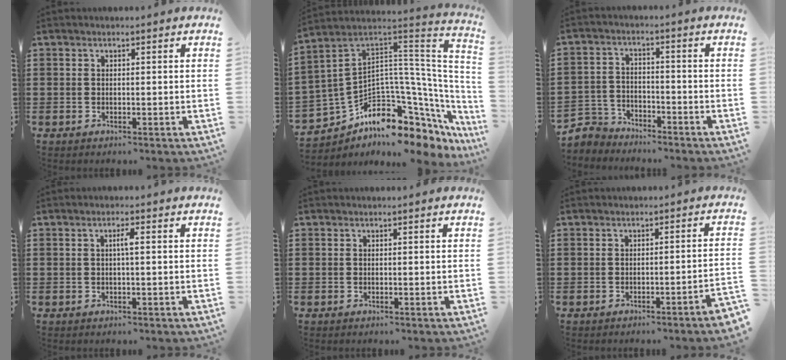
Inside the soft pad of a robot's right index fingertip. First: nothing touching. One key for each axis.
{"total": 7.5, "fx": -4.6, "fy": 3.8, "fz": 4.6, "tx": -0.118, "ty": -0.044, "tz": -0.099}
{"total": 4.4, "fx": -4.0, "fy": 1.6, "fz": 0.3, "tx": -0.036, "ty": -0.003, "tz": -0.091}
{"total": 1.5, "fx": 0.0, "fy": 0.0, "fz": 1.5, "tx": -0.029, "ty": 0.001, "tz": -0.002}
{"total": 0.0}
{"total": 1.9, "fx": -1.4, "fy": -0.4, "fz": 1.1, "tx": -0.020, "ty": -0.002, "tz": -0.029}